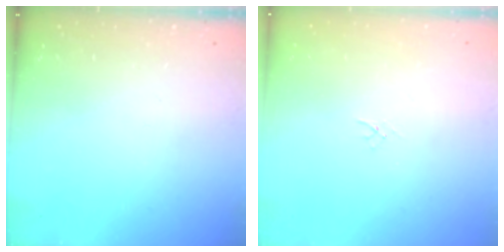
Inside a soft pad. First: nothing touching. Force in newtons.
{"total": 1.5, "press": 1.5, "slide": 0.1}